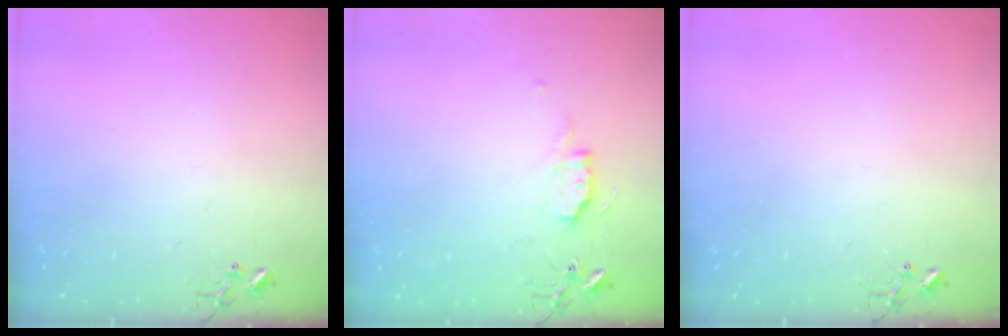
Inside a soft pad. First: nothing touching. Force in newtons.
{"total": 7.3, "press": 7.3, "slide": 0.7}
{"total": 0.0}